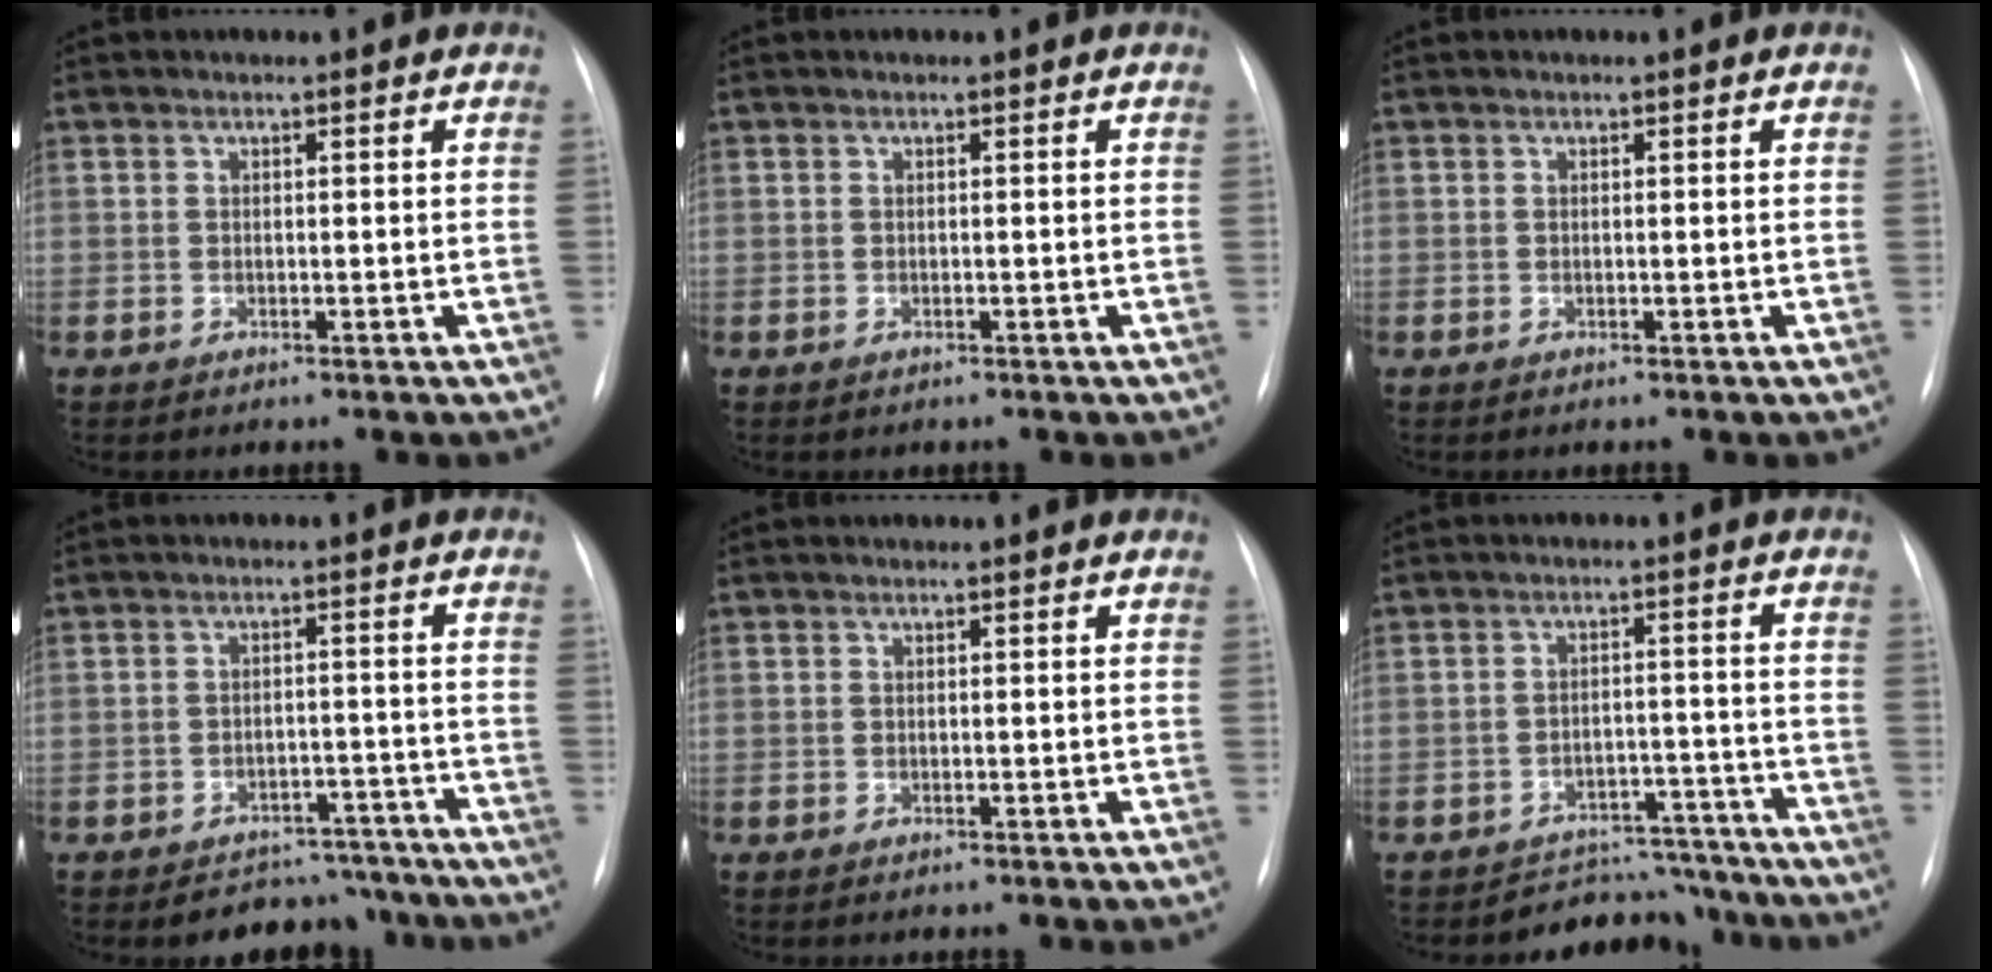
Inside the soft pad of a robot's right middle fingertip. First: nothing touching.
{"total": 0.0}
{"total": 0.0}
{"total": 7.0, "force": [-6.2, 3.4, 0.1], "torque": [0.022, 0.027, -0.079]}
{"total": 0.0}
{"total": 7.9, "force": [-7.3, 3.0, -1.0], "torque": [0.031, 0.039, -0.097]}